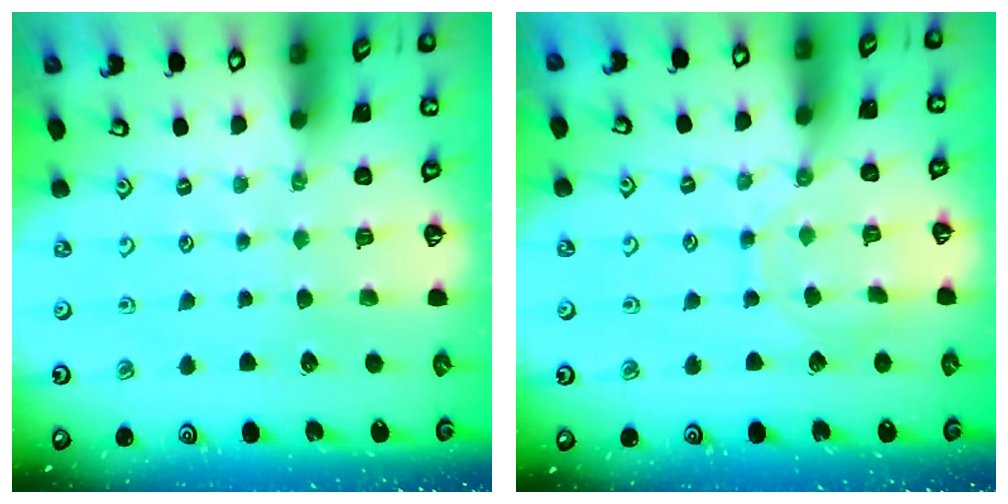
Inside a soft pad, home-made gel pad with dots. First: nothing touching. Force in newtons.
{"total": 9.2, "press": 9.2, "slide": 0.9}